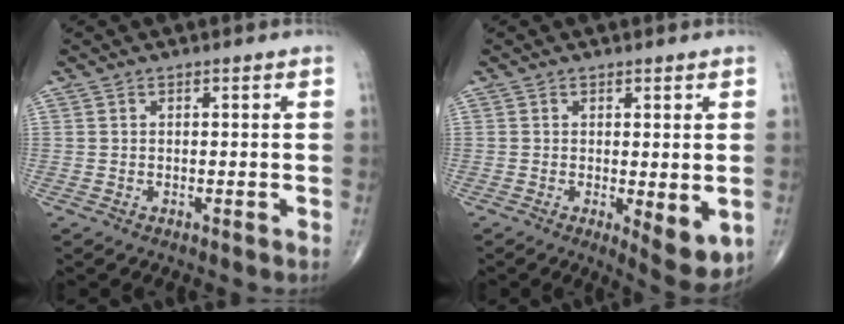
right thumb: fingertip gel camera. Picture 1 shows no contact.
{"total": 6.6, "force": [-1.2, 2.3, 6.1], "torque": [-0.081, -0.020, -0.012]}